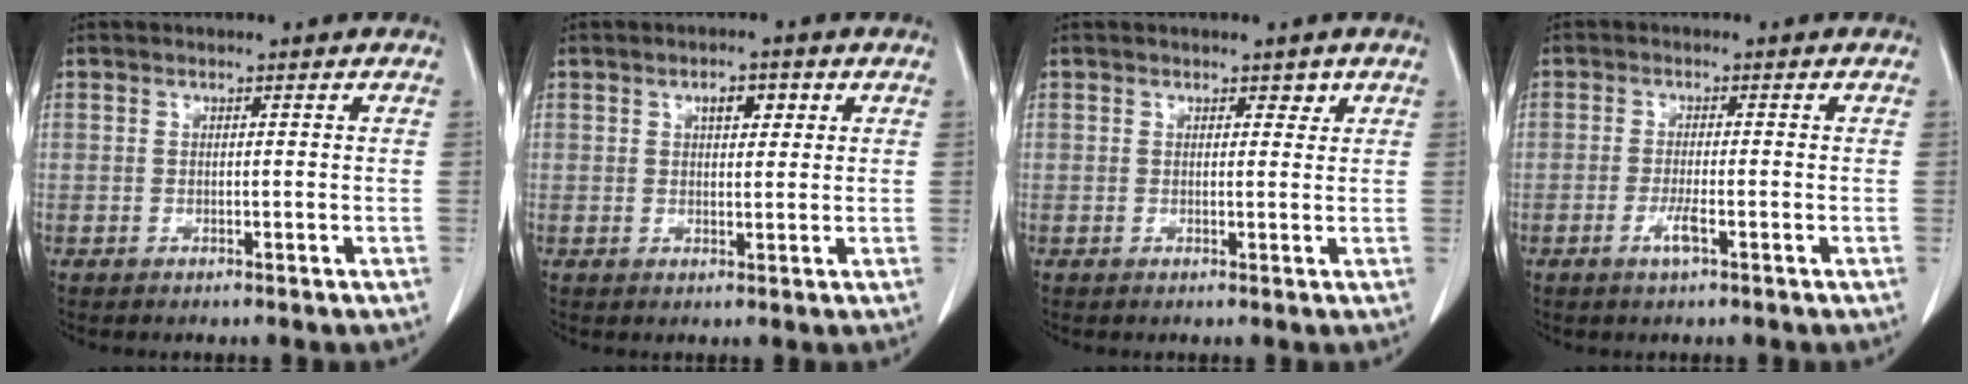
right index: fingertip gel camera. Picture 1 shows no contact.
{"total": 3.7, "force": [1.5, 1.9, 2.8], "torque": [-0.047, 0.007, 0.024]}
{"total": 1.8, "force": [1.0, 1.3, 0.9], "torque": [-0.015, 0.007, 0.017]}
{"total": 3.1, "force": [-1.4, 0.6, 2.7], "torque": [-0.053, -0.001, -0.026]}